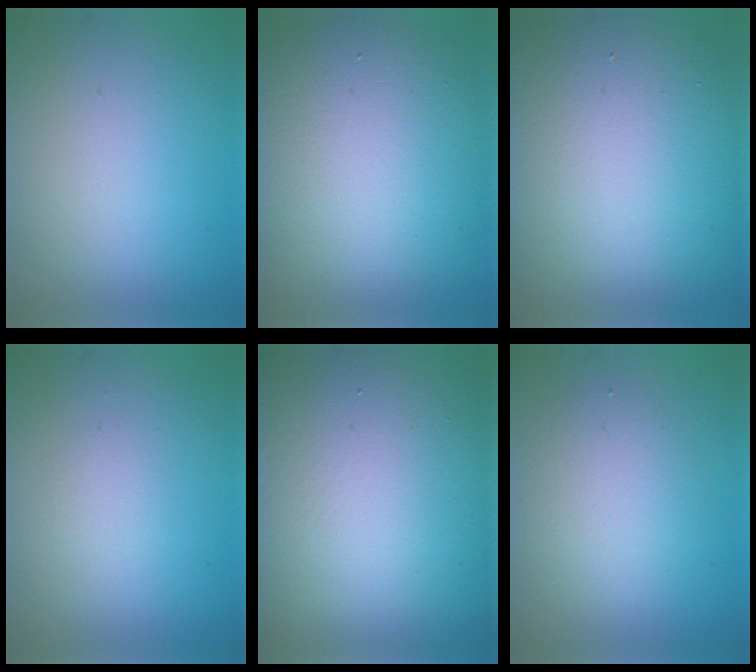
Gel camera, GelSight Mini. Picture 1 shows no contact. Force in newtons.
{"total": 13.5, "press": 13.4, "slide": 0.7}
{"total": 15.7, "press": 15.7, "slide": 0.9}
{"total": 0.7, "press": 0.7, "slide": 0.0}
{"total": 27.6, "press": 27.6, "slide": 1.2}
{"total": 3.3, "press": 3.3, "slide": 0.3}